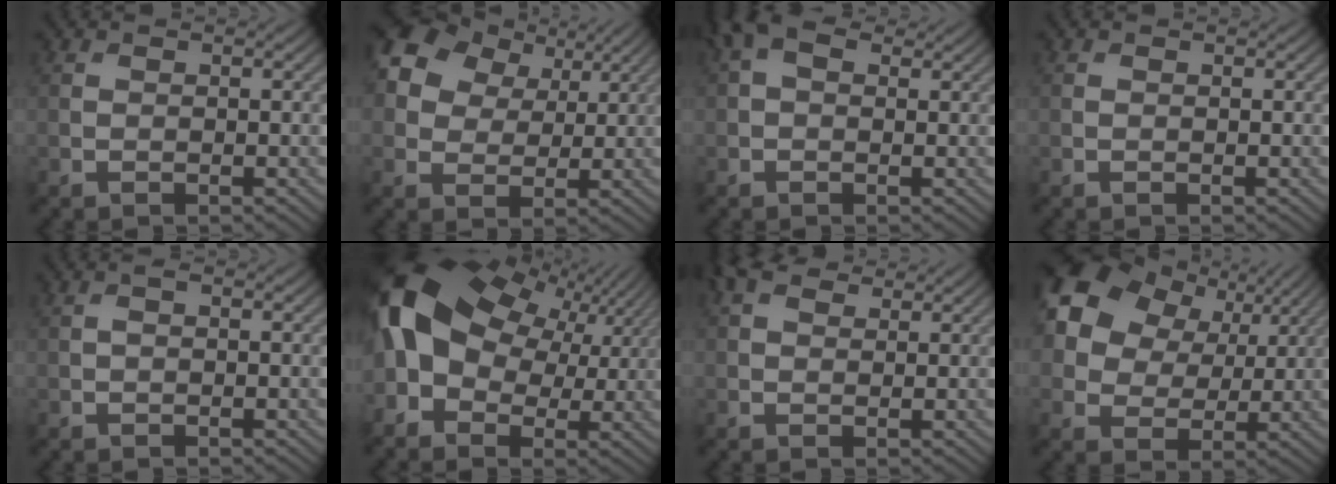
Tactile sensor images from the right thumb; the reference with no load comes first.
{"total": 12.7, "force": [6.2, 8.8, 6.7], "torque": [-0.177, 0.052, 0.105]}
{"total": 4.2, "force": [1.6, 2.5, 2.9], "torque": [-0.060, 0.012, 0.020]}
{"total": 0.0}
{"total": 0.8, "force": [0.1, 0.4, 0.7], "torque": [-0.012, 0.003, 0.000]}
{"total": 17.1, "force": [4.0, 11.6, 11.9], "torque": [-0.257, -0.002, 0.082]}
{"total": 4.1, "force": [2.5, 2.3, 2.3], "torque": [-0.050, 0.012, 0.041]}
{"total": 15.8, "force": [7.7, 11.0, 8.4], "torque": [-0.218, 0.062, 0.144]}